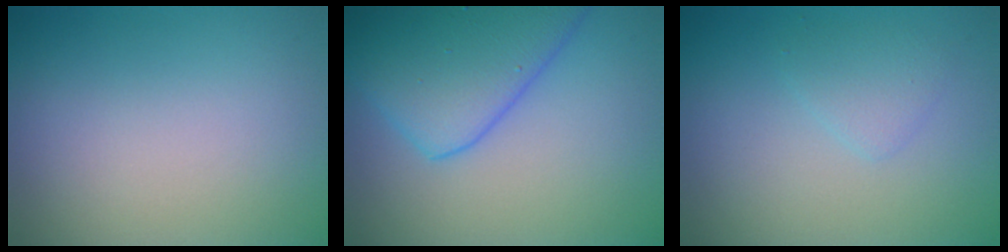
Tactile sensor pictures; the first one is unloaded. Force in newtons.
{"total": 7.4, "press": 7.4, "slide": 0.4}
{"total": 1.6, "press": 1.6, "slide": 0.1}